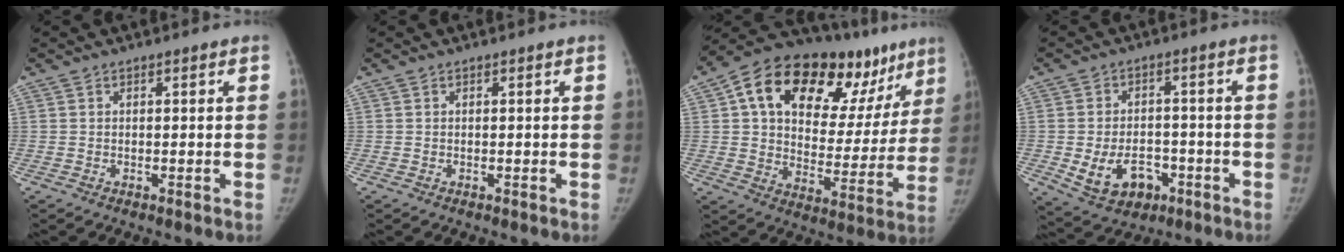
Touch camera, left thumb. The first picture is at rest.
{"total": 0.0}
{"total": 28.8, "force": [15.1, 15.2, 19.2], "torque": [-0.239, 0.008, 0.232]}
{"total": 10.5, "force": [-3.8, 7.6, 6.2], "torque": [-0.088, 0.024, -0.046]}